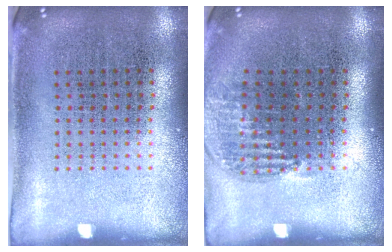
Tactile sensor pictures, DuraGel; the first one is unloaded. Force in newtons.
{"total": 0.9, "press": 0.9, "slide": 0.2}